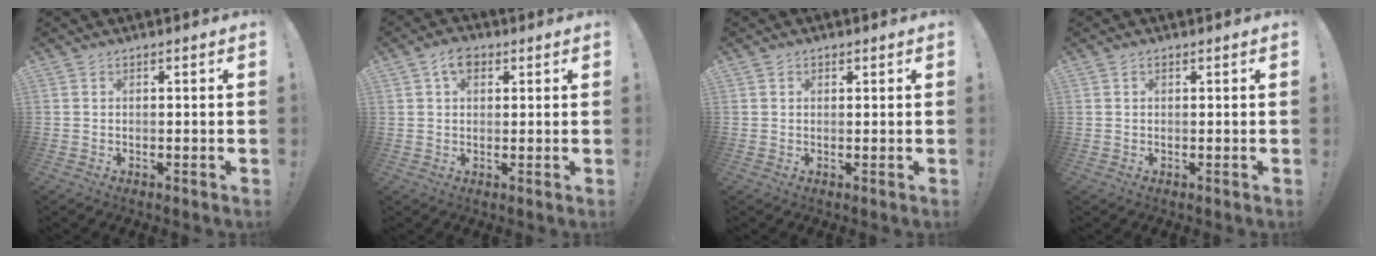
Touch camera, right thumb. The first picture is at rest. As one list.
[{"total": 6.0, "force": [2.7, 3.8, 3.7], "torque": [-0.055, -0.002, 0.050]}, {"total": 1.0, "force": [0.6, 0.8, 0.2], "torque": [0.001, -0.001, 0.010]}, {"total": 0.6, "force": [0.3, 0.5, 0.2], "torque": [-0.005, 0.001, 0.007]}]